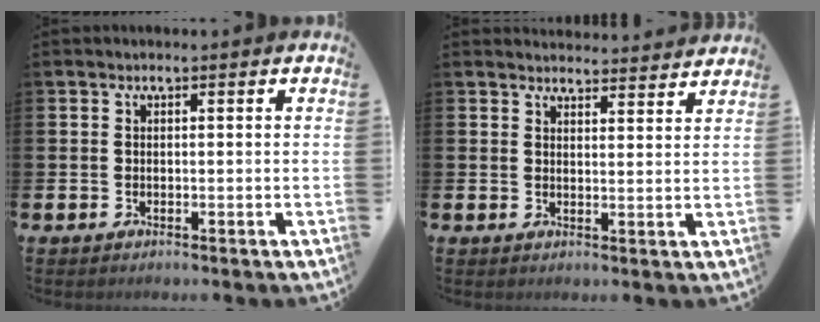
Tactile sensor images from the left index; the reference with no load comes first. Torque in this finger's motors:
{"motor_torque": [0.82, -1.32, 0.24, 0.01]}